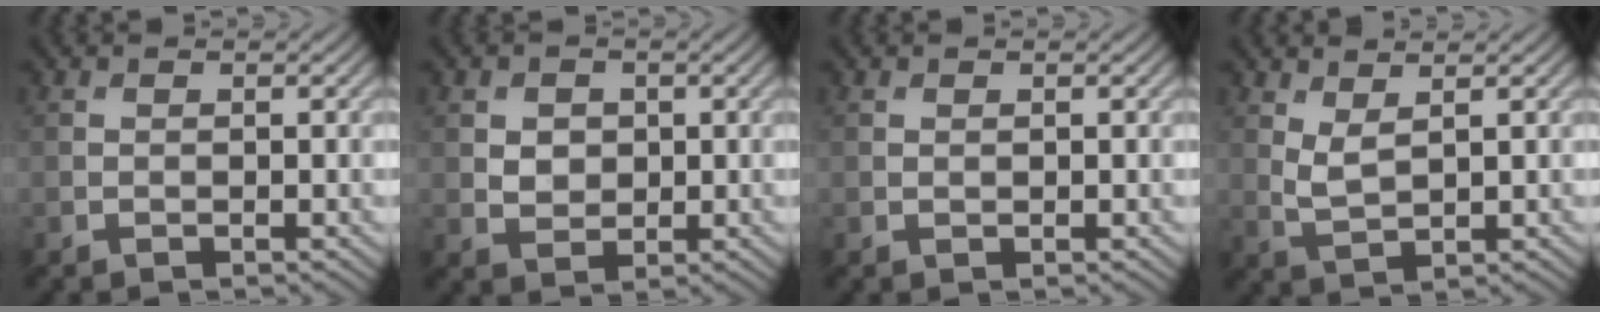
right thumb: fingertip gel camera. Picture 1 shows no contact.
{"total": 2.8, "force": [0.5, 2.3, 1.4], "torque": [-0.036, -0.003, 0.004]}
{"total": 0.0}
{"total": 2.7, "force": [1.7, 0.9, 1.9], "torque": [-0.051, -0.006, 0.039]}